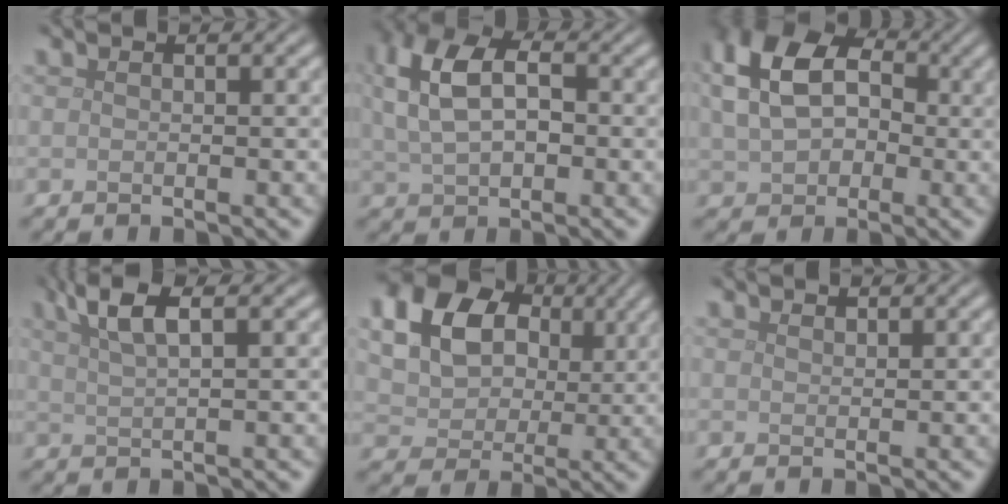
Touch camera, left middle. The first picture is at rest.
{"total": 6.7, "force": [1.5, 4.1, 5.2], "torque": [-0.116, 0.013, 0.023]}
{"total": 10.0, "force": [1.8, 7.3, 6.5], "torque": [-0.144, 0.027, 0.028]}
{"total": 4.3, "force": [2.4, 1.1, 3.4], "torque": [-0.054, 0.013, 0.043]}
{"total": 15.9, "force": [6.5, 12.0, 8.2], "torque": [-0.180, 0.029, 0.124]}
{"total": 0.7, "force": [0.7, 0.1, 0.1], "torque": [-0.002, -0.001, 0.014]}